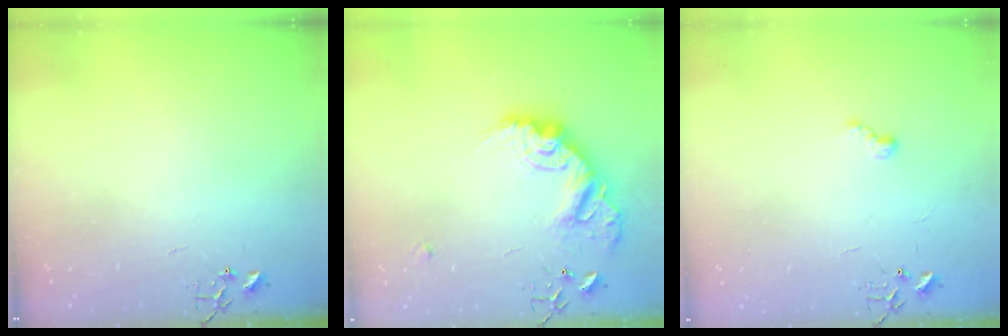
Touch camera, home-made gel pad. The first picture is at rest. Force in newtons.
{"total": 17.6, "press": 17.6, "slide": 0.9}
{"total": 5.3, "press": 5.2, "slide": 0.6}